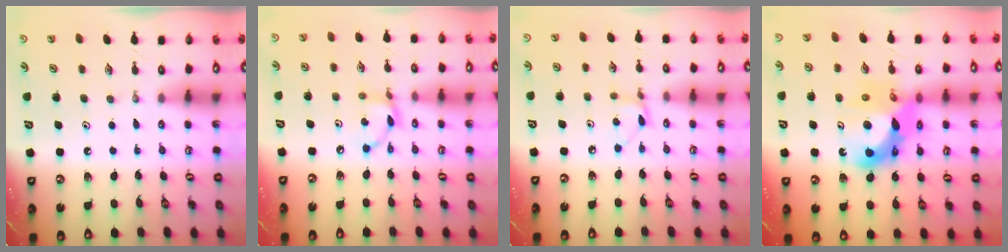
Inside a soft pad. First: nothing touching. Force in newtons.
{"total": 6.8, "press": 6.8, "slide": 0.2}
{"total": 4.2, "press": 4.2, "slide": 0.3}
{"total": 14.5, "press": 14.4, "slide": 1.7}